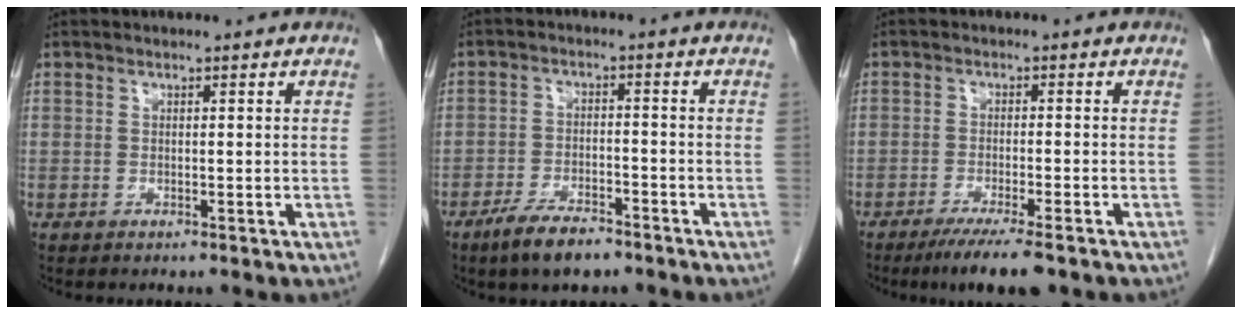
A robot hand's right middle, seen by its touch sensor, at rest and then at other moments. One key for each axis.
{"total": 6.5, "fx": -4.9, "fy": 1.9, "fz": 3.9, "tx": -0.077, "ty": -0.005, "tz": -0.084}
{"total": 7.4, "fx": -5.4, "fy": 0.5, "fz": 5.1, "tx": -0.073, "ty": -0.016, "tz": -0.083}